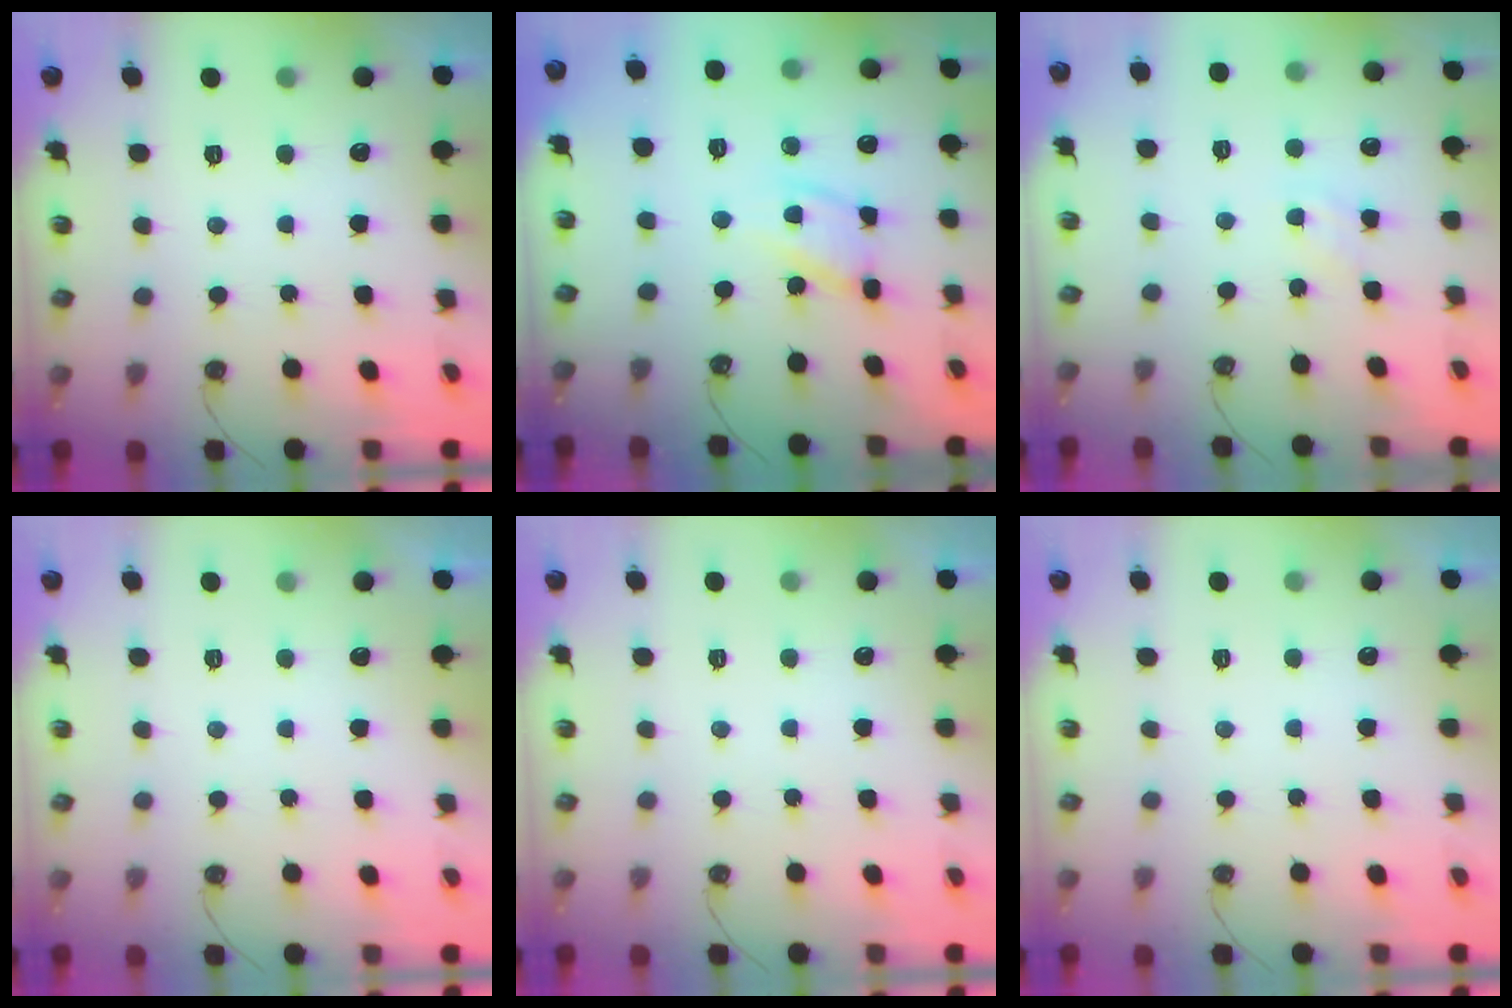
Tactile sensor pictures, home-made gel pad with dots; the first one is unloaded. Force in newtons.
{"total": 13.9, "press": 13.8, "slide": 1.4}
{"total": 2.1, "press": 2.1, "slide": 0.4}
{"total": 0.0}
{"total": 0.0}
{"total": 0.0}